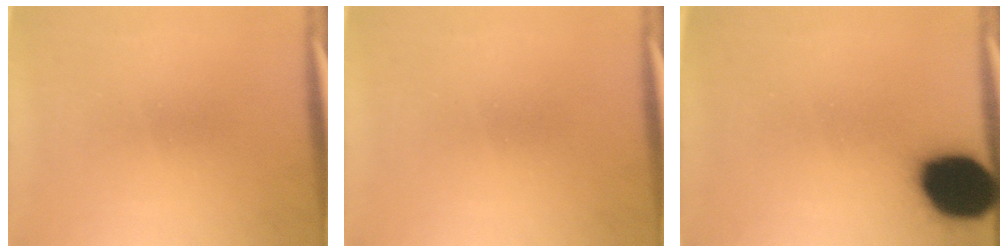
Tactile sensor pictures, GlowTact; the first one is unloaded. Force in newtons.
{"total": 0.0}
{"total": 18.2}